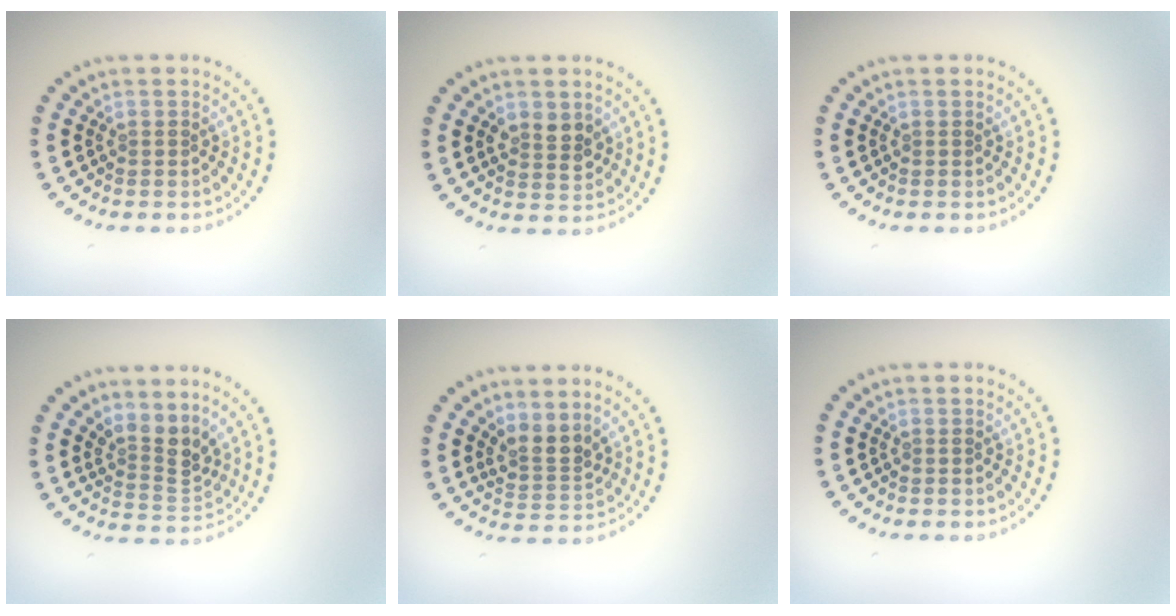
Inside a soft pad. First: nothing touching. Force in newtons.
{"total": 2.2, "press": 2.2, "slide": 0.4}
{"total": 0.0}
{"total": 2.9, "press": 2.1, "slide": 2.0}
{"total": 2.6, "press": 1.8, "slide": 1.9}
{"total": 0.0}